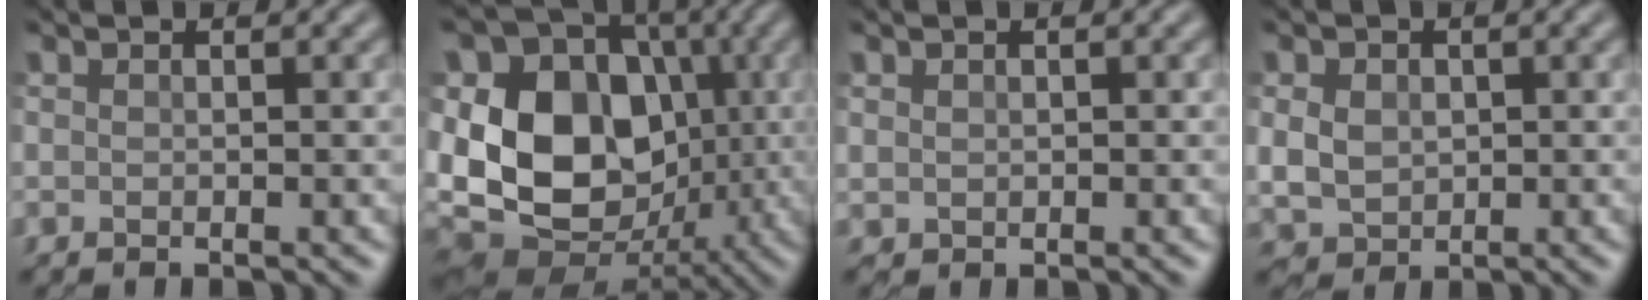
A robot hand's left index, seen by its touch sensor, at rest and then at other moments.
{"total": 16.0, "force": [-0.1, 13.0, 9.4], "torque": [-0.178, 0.009, -0.015]}
{"total": 0.5, "force": [0.3, 0.5, 0.1], "torque": [-0.003, -0.003, 0.008]}
{"total": 3.2, "force": [0.4, 2.6, 1.8], "torque": [-0.043, -0.003, 0.007]}